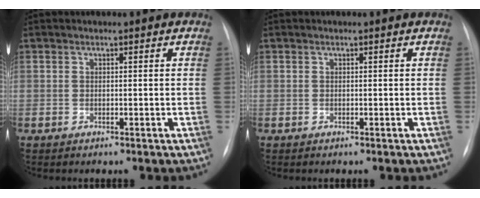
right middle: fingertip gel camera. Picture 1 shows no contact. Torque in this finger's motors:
{"motor_torque": [0.00, 0.00, 0.00, 0.00]}